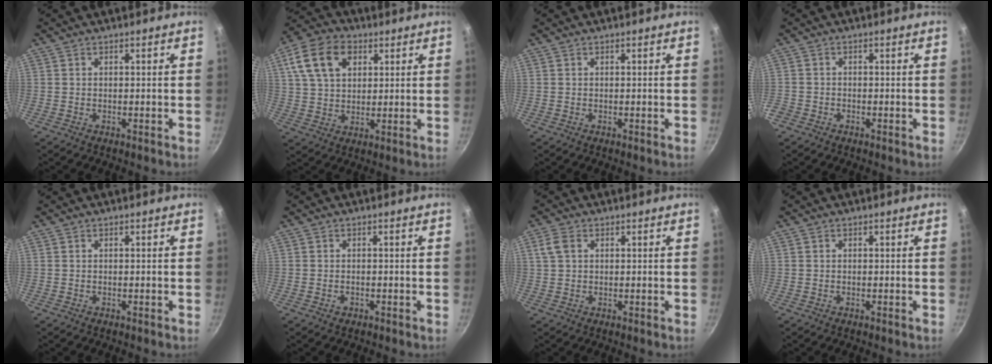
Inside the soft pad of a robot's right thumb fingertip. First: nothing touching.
{"total": 12.8, "force": [4.8, 8.8, 8.0], "torque": [-0.133, 0.005, 0.080]}
{"total": 0.0}
{"total": 2.0, "force": [-1.5, 1.3, 0.5], "torque": [-0.019, 0.004, -0.032]}
{"total": 0.0}
{"total": 0.9, "force": [-0.5, 0.7, 0.4], "torque": [-0.005, 0.001, -0.007]}
{"total": 3.4, "force": [1.0, 2.4, 2.2], "torque": [-0.043, 0.006, 0.018]}
{"total": 0.0}